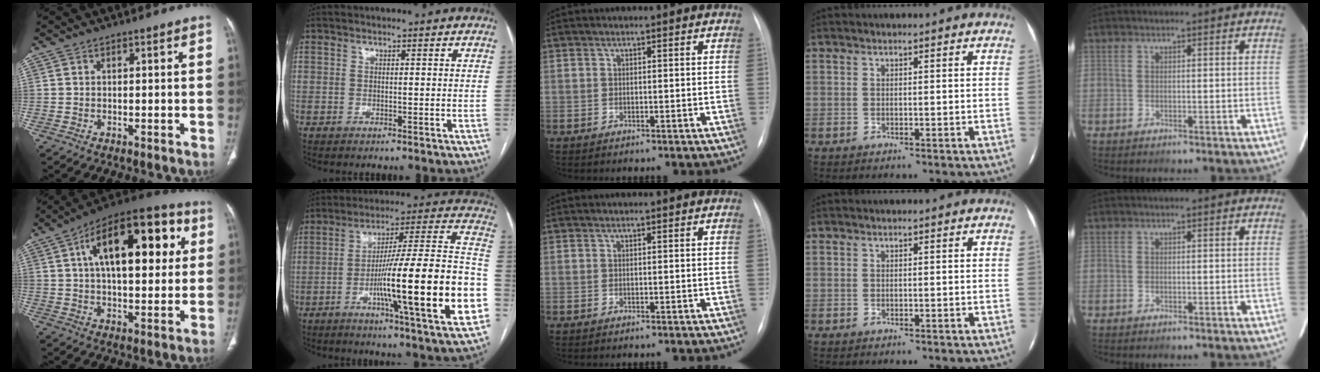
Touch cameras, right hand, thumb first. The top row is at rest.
{"thumb": {"total": 23.3, "force": [6.5, 11.0, 19.5], "torque": [-0.269, 0.017, 0.091]}, "index": {"total": 25.0, "force": [-7.1, 0.4, 24.0], "torque": [-0.308, -0.002, -0.116]}}